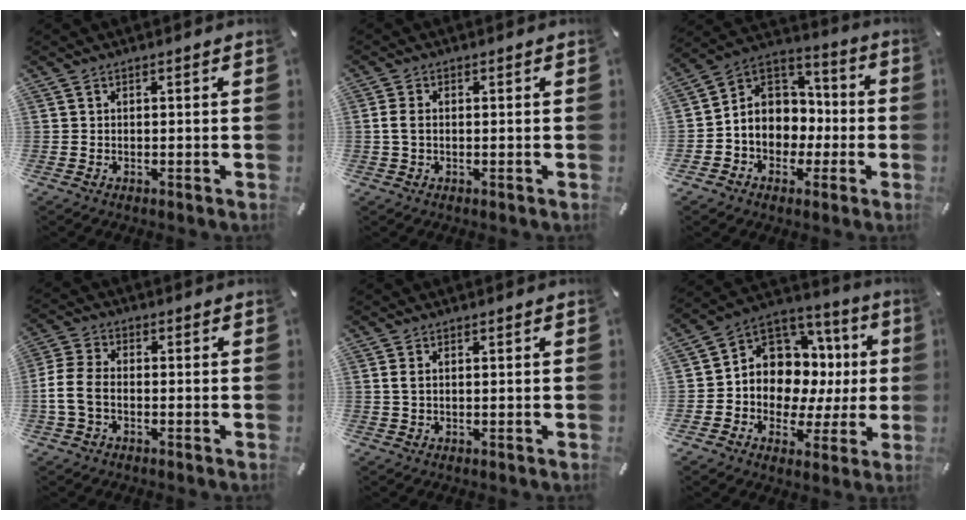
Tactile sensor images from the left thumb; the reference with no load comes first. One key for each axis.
{"total": 2.7, "fx": 0.0, "fy": 1.6, "fz": 2.2, "tx": -0.049, "ty": 0.002, "tz": -0.004}
{"total": 9.2, "fx": -1.3, "fy": 8.9, "fz": 2.1, "tx": -0.051, "ty": -0.004, "tz": -0.020}
{"total": 7.0, "fx": -2.1, "fy": 4.5, "fz": 5.0, "tx": -0.119, "ty": 0.004, "tz": -0.041}
{"total": 2.2, "fx": 0.3, "fy": 1.3, "fz": 1.7, "tx": -0.043, "ty": 0.004, "tz": 0.002}
{"total": 10.5, "fx": 2.0, "fy": 9.5, "fz": 4.1, "tx": -0.066, "ty": -0.044, "tz": 0.046}